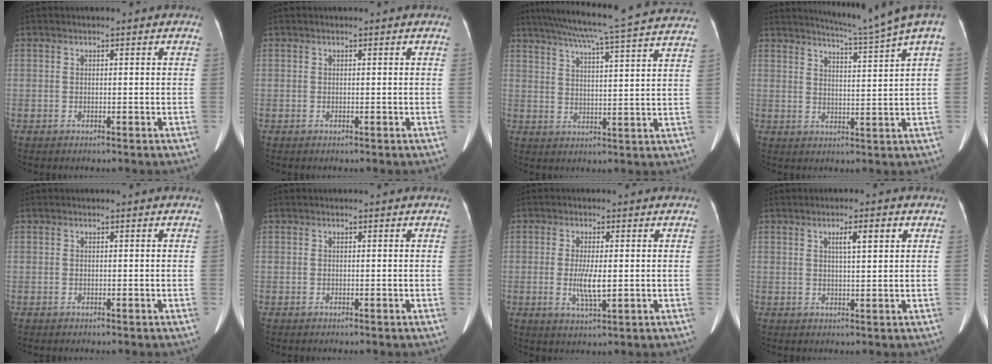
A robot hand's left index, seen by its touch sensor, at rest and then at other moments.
{"total": 0.0}
{"total": 25.0, "force": [22.1, -0.1, 11.5], "torque": [-0.196, -0.011, 0.280]}
{"total": 7.9, "force": [6.7, -2.3, 3.5], "torque": [-0.061, -0.024, 0.097]}
{"total": 0.0}
{"total": 0.0}
{"total": 4.4, "force": [-0.2, 0.8, 4.3], "torque": [-0.089, -0.007, -0.004]}
{"total": 3.6, "force": [1.6, 0.4, 3.2], "torque": [-0.052, 0.004, 0.025]}